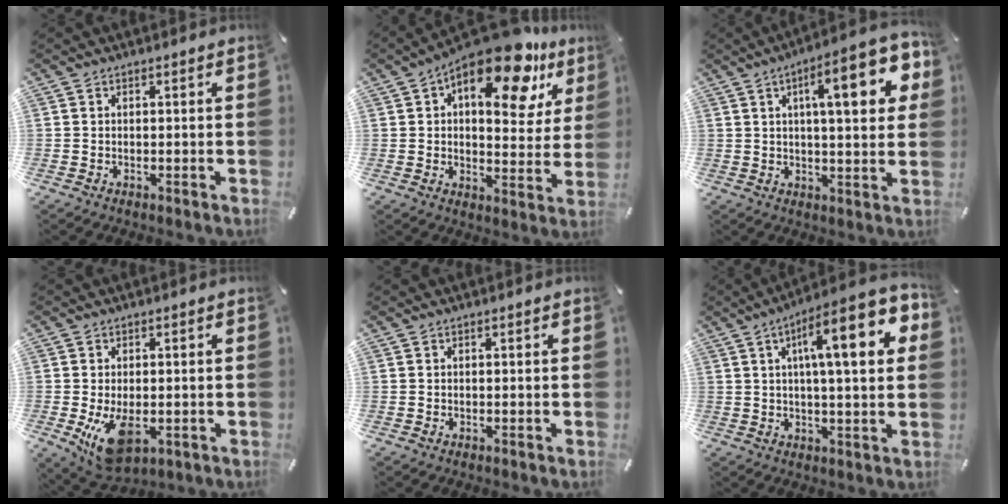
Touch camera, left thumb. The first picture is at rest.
{"total": 18.6, "force": [10.9, 7.8, 12.9], "torque": [-0.174, -0.066, 0.172]}
{"total": 16.4, "force": [5.8, 4.6, 14.6], "torque": [-0.203, -0.016, 0.079]}
{"total": 8.9, "force": [-1.9, 5.0, 7.2], "torque": [-0.136, -0.018, -0.032]}
{"total": 0.0}
{"total": 17.3, "force": [5.9, 3.9, 15.8], "torque": [-0.233, -0.027, 0.078]}